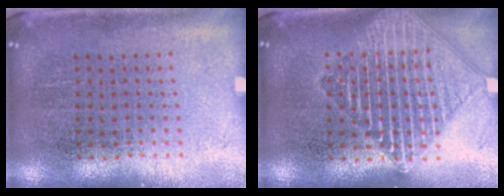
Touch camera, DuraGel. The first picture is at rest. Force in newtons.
{"total": 3.1, "press": 3.1, "slide": 0.5}